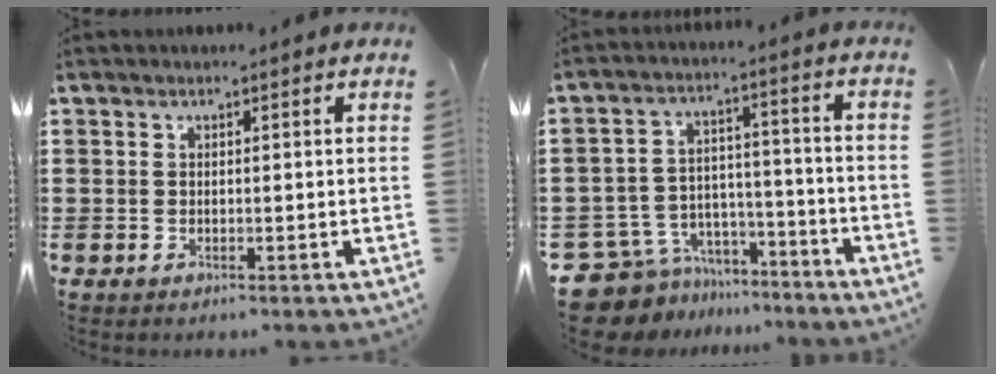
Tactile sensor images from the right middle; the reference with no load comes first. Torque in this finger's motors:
{"motor_torque": [2.11, 0.02, -0.09, -0.03]}